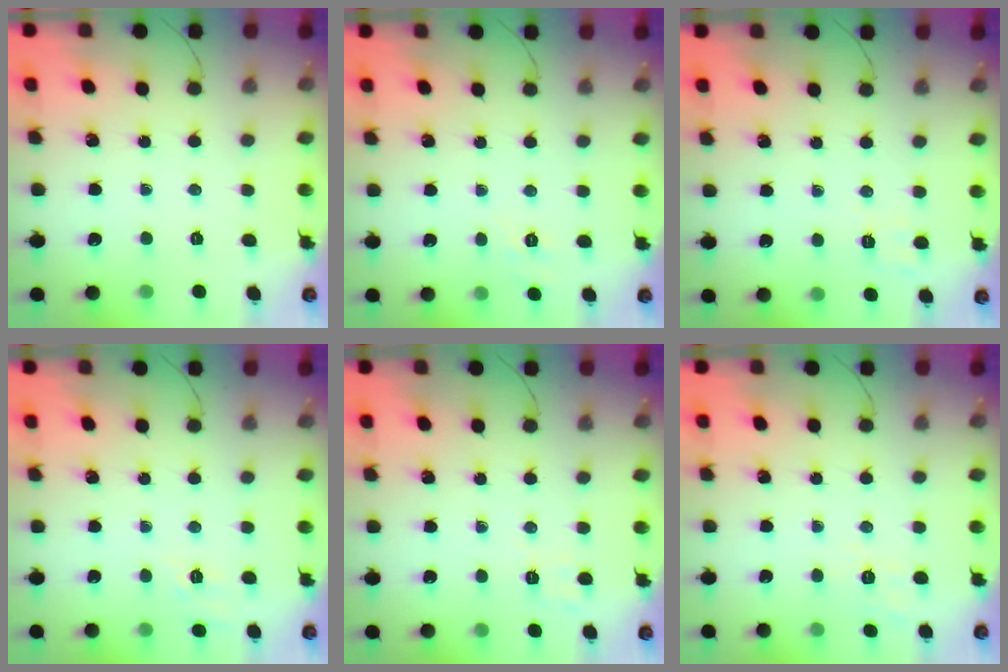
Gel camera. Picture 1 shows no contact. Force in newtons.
{"total": 1.9, "press": 1.3, "slide": 1.4}
{"total": 3.0, "press": 2.3, "slide": 1.9}
{"total": 1.6, "press": 0.4, "slide": 1.5}
{"total": 3.0, "press": 2.3, "slide": 1.9}
{"total": 2.8, "press": 2.1, "slide": 1.9}